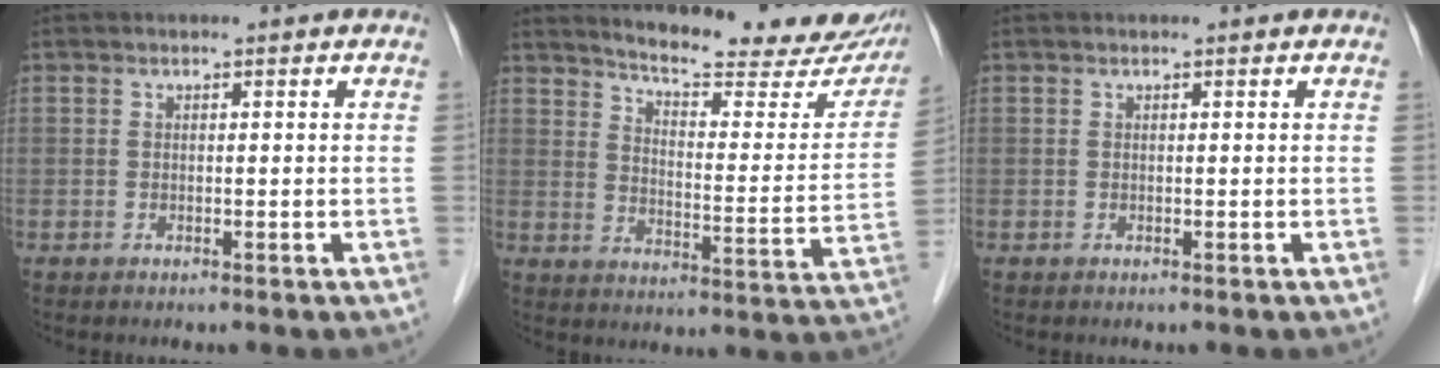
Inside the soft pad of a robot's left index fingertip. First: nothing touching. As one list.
[{"total": 21.1, "force": [19.0, 3.4, 8.6], "torque": [-0.111, -0.060, 0.233]}, {"total": 0.0}]